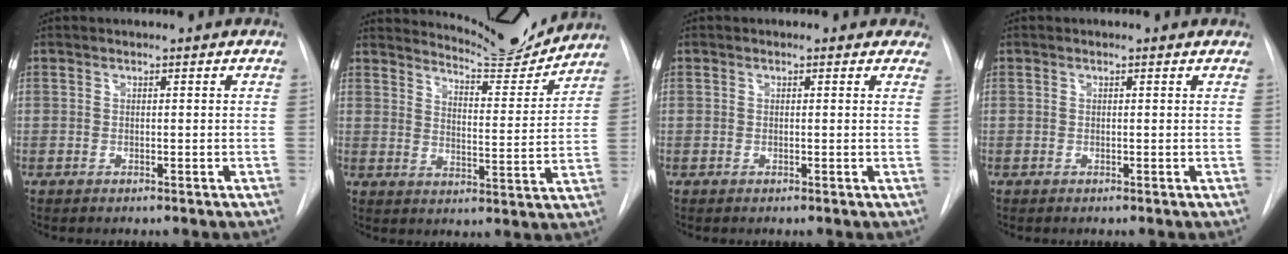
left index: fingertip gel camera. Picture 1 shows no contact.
{"total": 10.9, "force": [10.9, 0.1, 0.8], "torque": [-0.017, -0.033, 0.149]}
{"total": 3.6, "force": [3.1, 1.6, 0.7], "torque": [0.007, -0.003, 0.016]}
{"total": 1.6, "force": [1.5, 0.4, 0.4], "torque": [-0.014, 0.008, 0.010]}